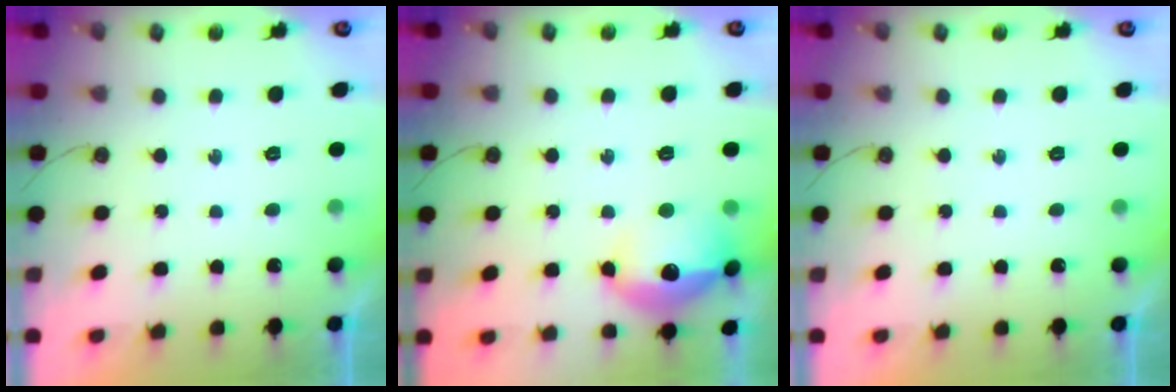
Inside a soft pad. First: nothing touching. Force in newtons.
{"total": 16.5, "press": 16.5, "slide": 1.3}
{"total": 0.0}